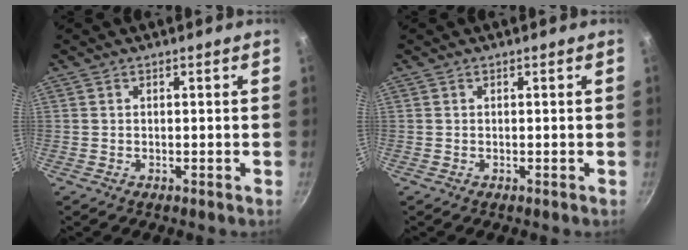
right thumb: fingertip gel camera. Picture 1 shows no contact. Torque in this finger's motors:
{"motor_torque": [-0.29, -0.07, 0.18, -0.01, 0.00]}